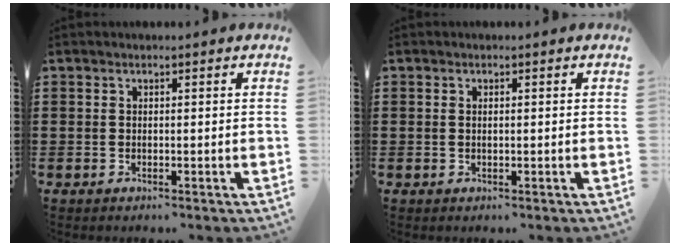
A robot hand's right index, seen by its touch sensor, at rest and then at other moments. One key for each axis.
{"total": 0.7, "fx": 0.2, "fy": 0.2, "fz": 0.6, "tx": -0.011, "ty": 0.001, "tz": 0.003}